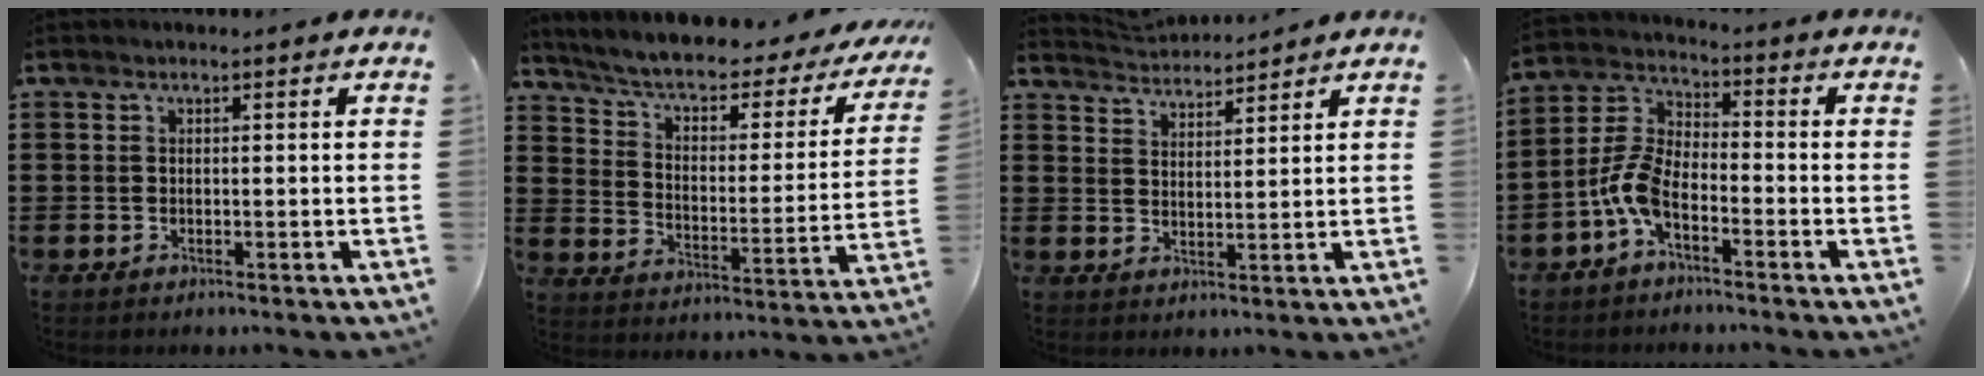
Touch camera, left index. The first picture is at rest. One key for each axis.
{"total": 4.8, "fx": 3.4, "fy": 1.7, "fz": 3.0, "tx": -0.076, "ty": -0.027, "tz": 0.049}
{"total": 3.3, "fx": 3.3, "fy": 0.0, "fz": -0.5, "tx": -0.003, "ty": -0.015, "tz": 0.060}
{"total": 6.9, "fx": -4.2, "fy": 2.7, "fz": 4.7, "tx": -0.132, "ty": -0.010, "tz": -0.092}